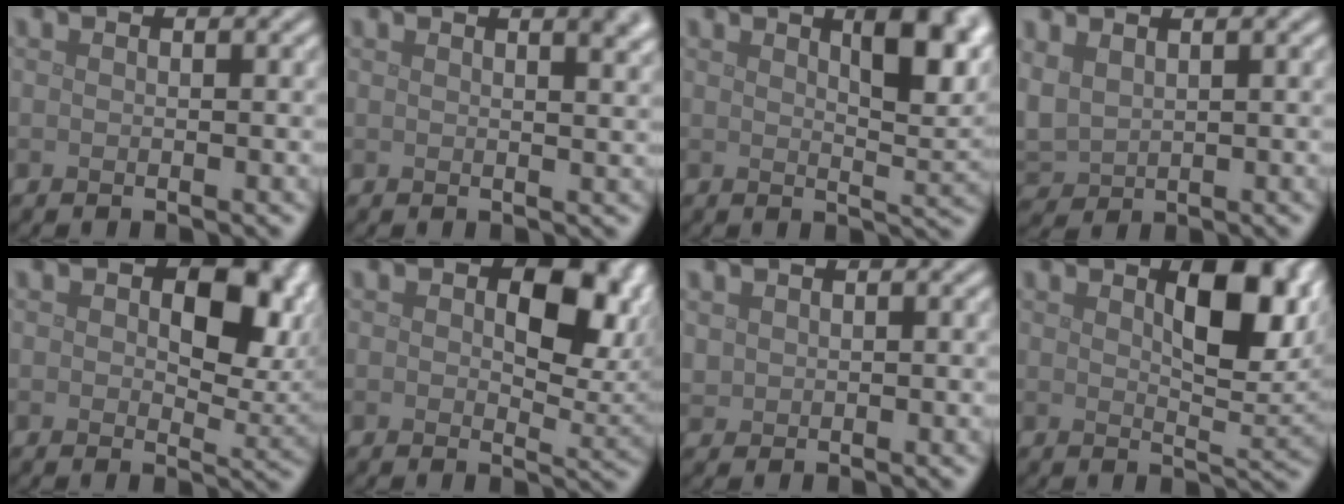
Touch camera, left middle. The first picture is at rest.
{"total": 4.8, "force": [2.5, 2.1, 3.5], "torque": [-0.012, 0.026, 0.011]}
{"total": 6.6, "force": [3.1, 2.2, 5.4], "torque": [-0.067, 0.004, 0.050]}
{"total": 2.7, "force": [1.2, 1.8, 1.7], "torque": [-0.053, 0.002, 0.030]}
{"total": 8.4, "force": [1.8, 5.0, 6.5], "torque": [-0.077, -0.004, 0.022]}
{"total": 8.2, "force": [1.8, 4.7, 6.4], "torque": [-0.078, -0.003, 0.024]}
{"total": 0.8, "force": [0.5, 0.7, 0.1], "torque": [-0.004, -0.002, 0.013]}
{"total": 7.5, "force": [2.4, 2.9, 6.4], "torque": [-0.093, 0.003, 0.042]}